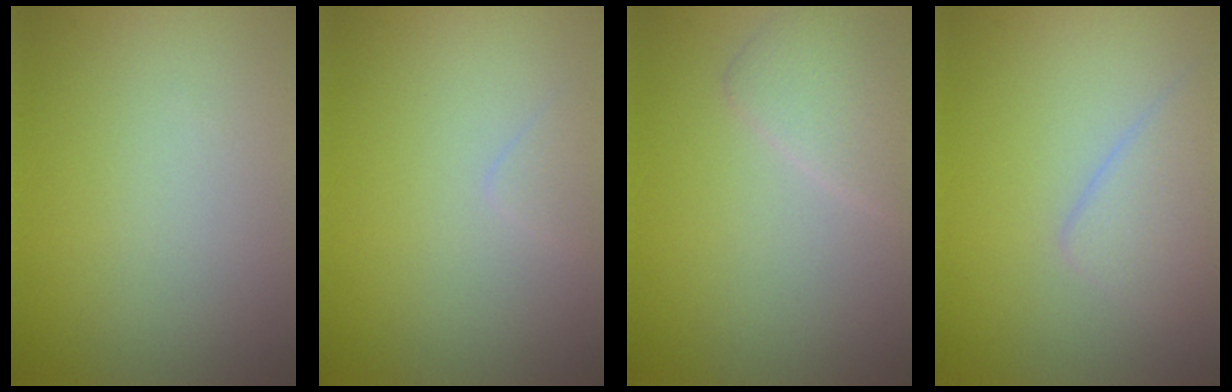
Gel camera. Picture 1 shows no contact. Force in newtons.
{"total": 0.9, "press": 0.9, "slide": 0.1}
{"total": 2.7, "press": 2.7, "slide": 0.1}
{"total": 2.8, "press": 2.8, "slide": 0.2}